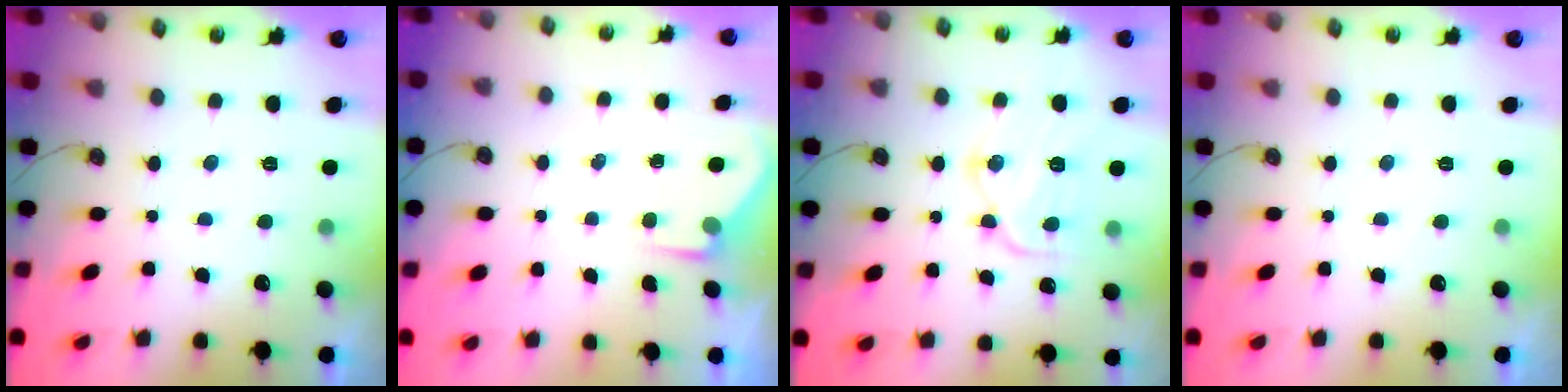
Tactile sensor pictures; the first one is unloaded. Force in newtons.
{"total": 2.7, "press": 2.6, "slide": 0.4}
{"total": 16.9, "press": 16.8, "slide": 1.5}
{"total": 0.0}